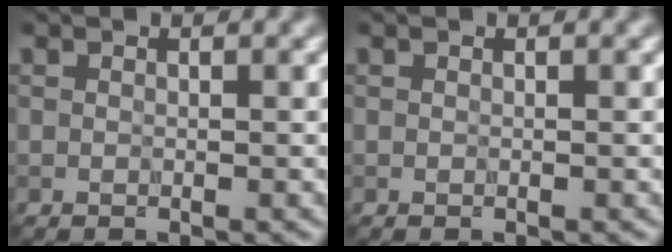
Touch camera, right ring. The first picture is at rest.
{"total": 0.0}